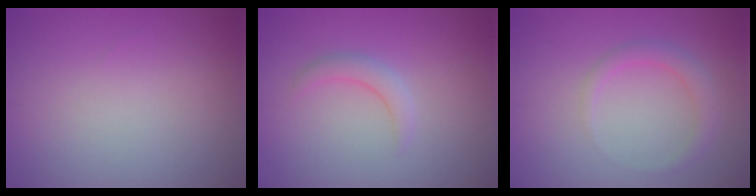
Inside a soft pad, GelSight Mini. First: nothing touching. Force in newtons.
{"total": 1.7, "press": 1.7, "slide": 0.2}
{"total": 1.9, "press": 1.9, "slide": 0.1}